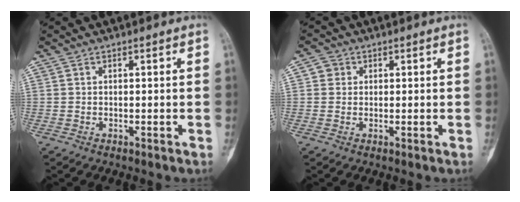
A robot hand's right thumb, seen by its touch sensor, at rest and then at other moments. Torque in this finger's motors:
{"motor_torque": [0.03, -0.33, 0.24, -0.03, -0.05]}